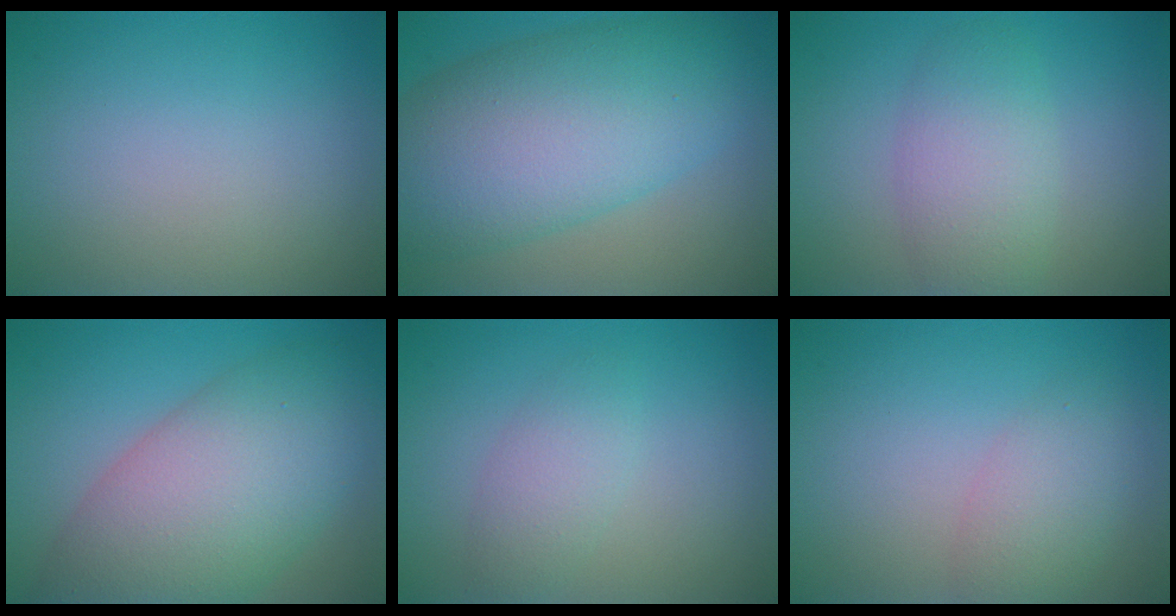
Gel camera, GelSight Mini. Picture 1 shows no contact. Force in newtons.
{"total": 11.5, "press": 11.4, "slide": 0.1}
{"total": 4.4, "press": 4.4, "slide": 0.2}
{"total": 10.3, "press": 10.3, "slide": 0.4}
{"total": 2.3, "press": 2.3, "slide": 0.2}
{"total": 2.9, "press": 2.9, "slide": 0.1}